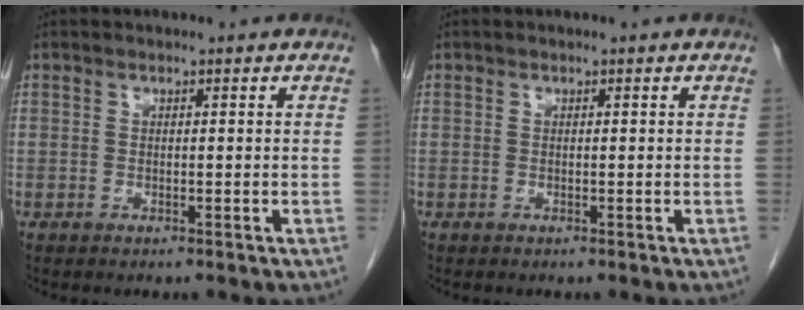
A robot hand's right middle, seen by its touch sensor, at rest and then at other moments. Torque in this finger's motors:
{"motor_torque": [0.12, 0.12, 0.00, -0.01]}